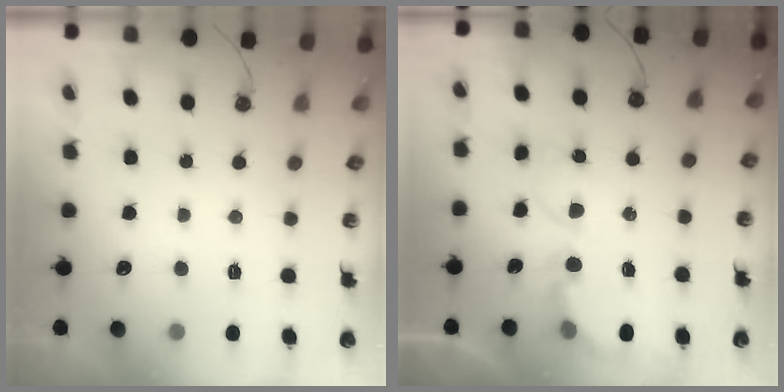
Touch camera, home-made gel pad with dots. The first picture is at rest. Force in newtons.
{"total": 6.4, "press": 6.3, "slide": 0.6}